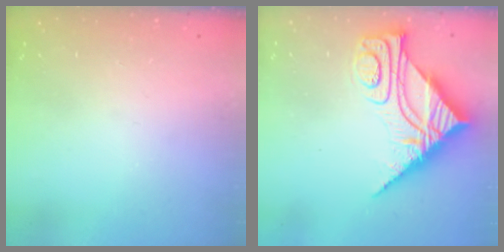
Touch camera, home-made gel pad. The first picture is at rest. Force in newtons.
{"total": 15.0, "press": 15.0, "slide": 1.6}